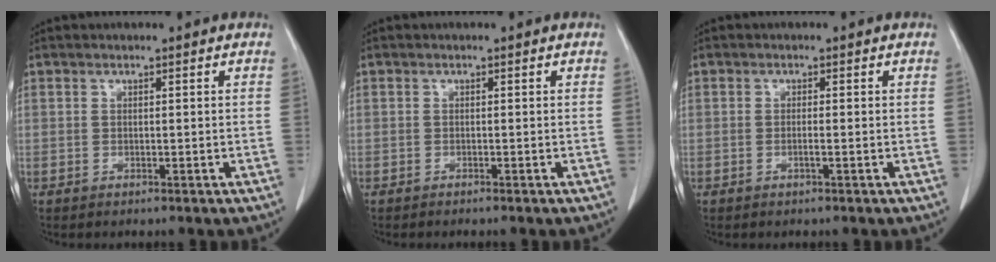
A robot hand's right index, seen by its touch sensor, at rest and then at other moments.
{"total": 1.0, "force": [-0.8, -0.1, 0.4], "torque": [-0.004, 0.000, -0.012]}
{"total": 0.8, "force": [-0.2, -0.1, 0.7], "torque": [-0.012, 0.001, -0.002]}